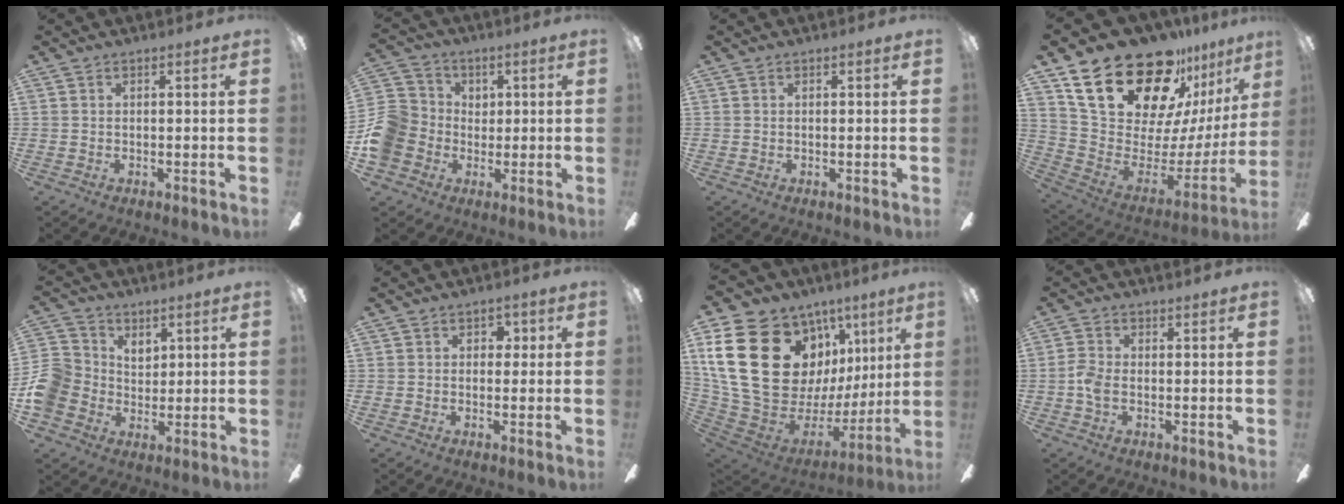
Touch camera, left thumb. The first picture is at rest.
{"total": 11.5, "force": [-1.7, 10.6, 4.0], "torque": [-0.104, 0.025, -0.028]}
{"total": 0.0}
{"total": 29.3, "force": [19.9, 13.8, 16.4], "torque": [-0.280, -0.137, 0.377]}
{"total": 9.0, "force": [1.1, 8.5, 3.0], "torque": [-0.102, 0.002, 0.020]}
{"total": 2.5, "force": [0.1, 2.2, 1.2], "torque": [-0.010, 0.005, -0.004]}
{"total": 28.1, "force": [9.1, 19.2, 18.3], "torque": [-0.388, -0.052, 0.207]}
{"total": 3.6, "force": [-0.5, 1.9, 3.0], "torque": [-0.062, 0.005, -0.010]}